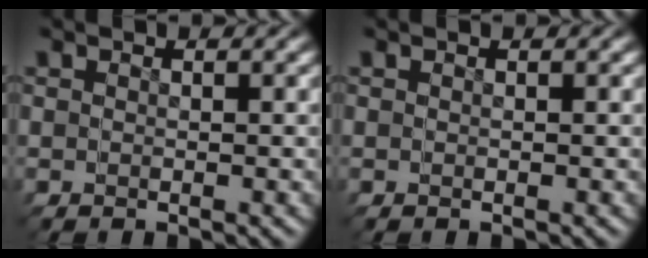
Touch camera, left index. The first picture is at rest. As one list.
[{"total": 0.0}]